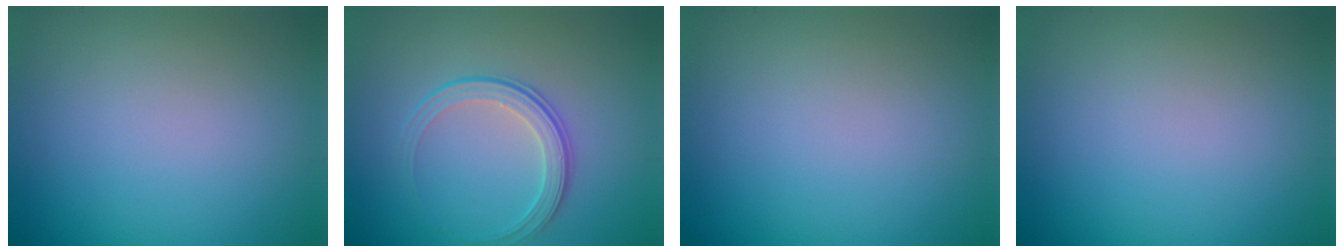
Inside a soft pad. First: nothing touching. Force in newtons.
{"total": 2.5, "press": 1.9, "slide": 1.7}
{"total": 0.0}
{"total": 0.0}